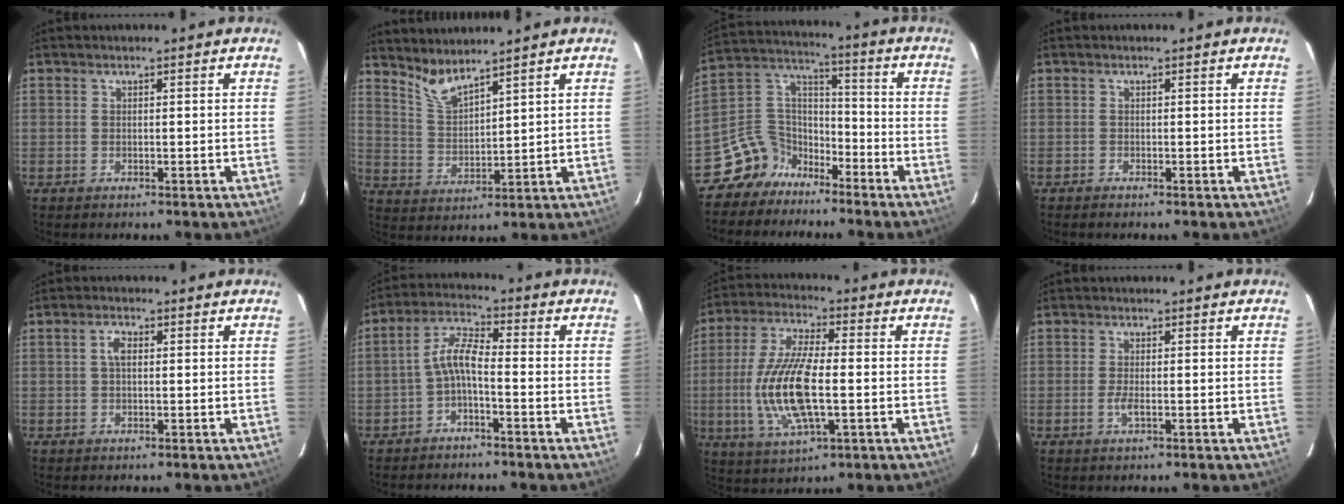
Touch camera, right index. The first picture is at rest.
{"total": 5.6, "force": [5.1, 0.6, 2.4], "torque": [-0.051, -0.008, 0.107]}
{"total": 9.3, "force": [-6.7, 6.3, 1.0], "torque": [-0.045, 0.060, -0.133]}
{"total": 0.5, "force": [-0.5, 0.1, 0.0], "torque": [-0.003, -0.002, -0.011]}
{"total": 2.1, "force": [0.2, 1.1, 1.8], "torque": [-0.037, 0.007, 0.004]}
{"total": 5.0, "force": [-2.4, 1.3, 4.2], "torque": [-0.100, 0.018, -0.047]}
{"total": 14.6, "force": [-2.2, 4.8, 13.7], "torque": [-0.287, -0.004, -0.042]}
{"total": 1.7, "force": [-0.6, 0.3, 1.6], "torque": [-0.033, -0.003, -0.011]}